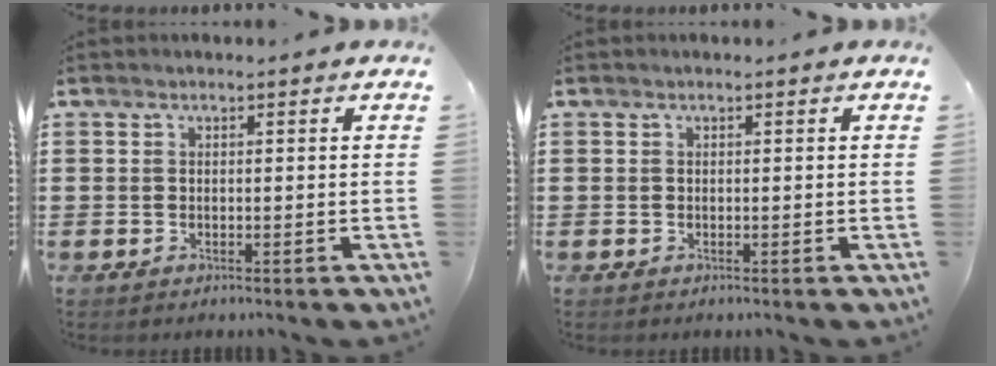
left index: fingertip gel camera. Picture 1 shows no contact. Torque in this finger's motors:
{"motor_torque": [0.00, 0.00, 0.00, 0.00]}